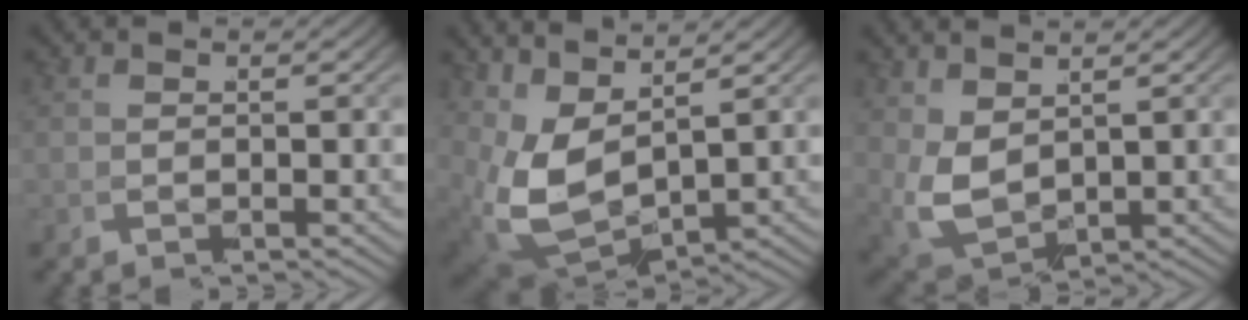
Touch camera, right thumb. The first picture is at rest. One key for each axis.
{"total": 8.4, "fx": 0.5, "fy": 5.6, "fz": 6.2, "tx": -0.171, "ty": -0.060, "tz": 0.044}
{"total": 5.6, "fx": 1.2, "fy": 3.8, "fz": 3.9, "tx": -0.104, "ty": -0.035, "tz": 0.051}